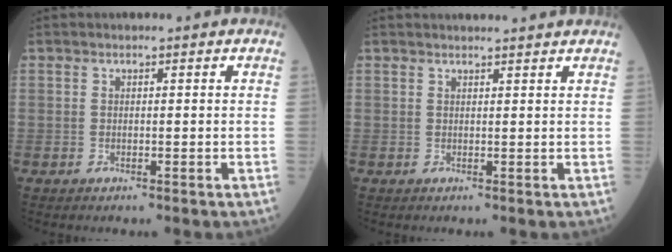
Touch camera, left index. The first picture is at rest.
{"total": 5.4, "force": [5.2, -0.2, 1.5], "torque": [-0.014, 0.020, 0.054]}